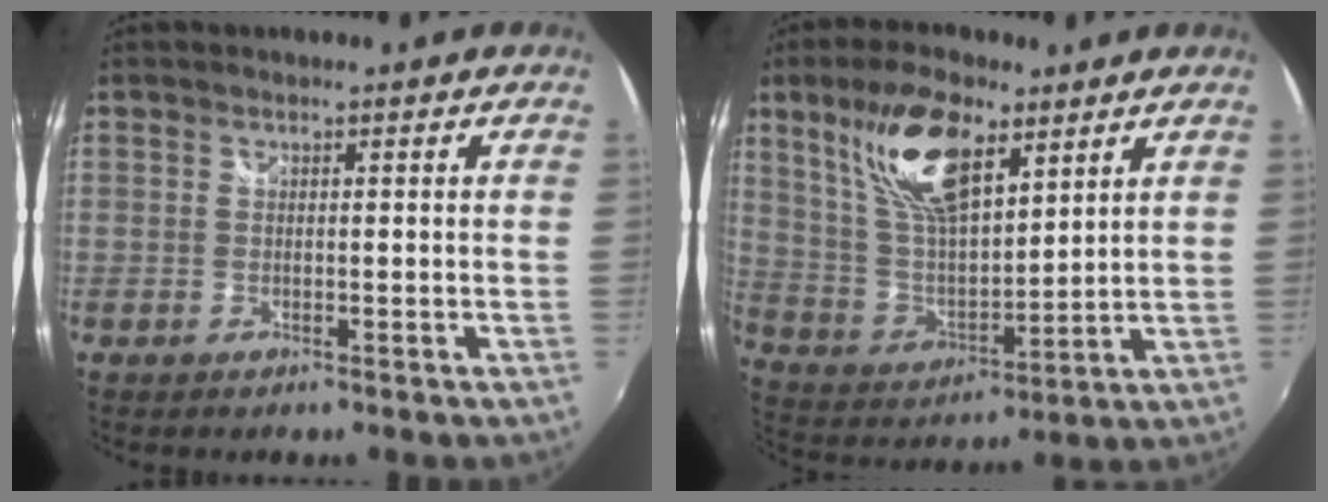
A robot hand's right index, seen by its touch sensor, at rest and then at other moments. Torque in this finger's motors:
{"motor_torque": [1.26, 0.88, 0.55, 0.16]}